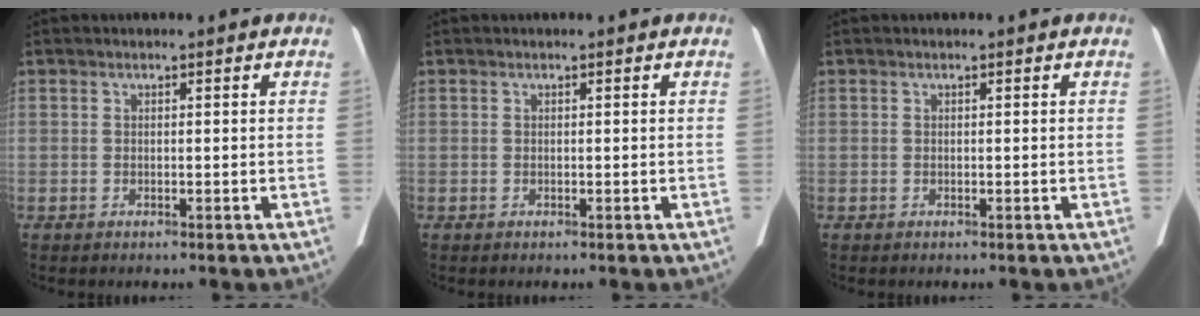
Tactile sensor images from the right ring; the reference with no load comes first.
{"total": 0.0}
{"total": 0.0}